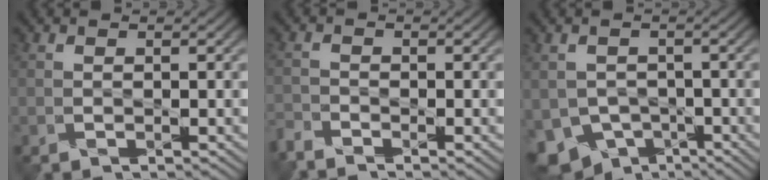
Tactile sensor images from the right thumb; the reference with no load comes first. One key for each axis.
{"total": 2.7, "fx": -2.5, "fy": 0.4, "fz": 0.7, "tx": -0.020, "ty": -0.011, "tz": -0.062}
{"total": 6.6, "fx": -3.3, "fy": 4.9, "fz": 2.8, "tx": -0.068, "ty": -0.026, "tz": -0.060}